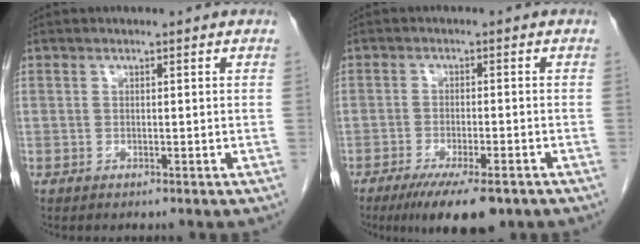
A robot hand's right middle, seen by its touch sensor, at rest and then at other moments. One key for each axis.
{"total": 9.5, "fx": -6.5, "fy": 2.0, "fz": 6.7, "tx": -0.102, "ty": -0.020, "tz": -0.097}